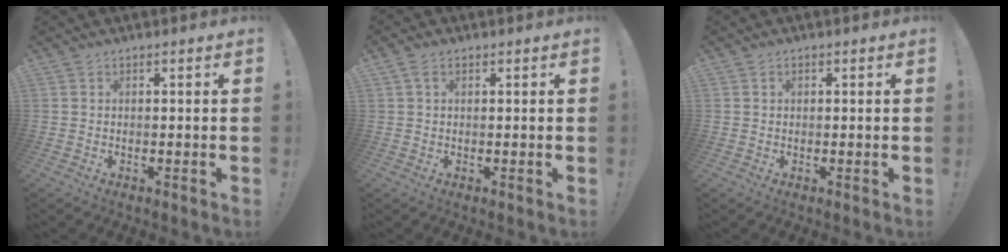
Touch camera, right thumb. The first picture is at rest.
{"total": 2.0, "force": [0.8, 1.1, 1.4], "torque": [-0.027, 0.003, 0.013]}
{"total": 0.5, "force": [0.2, 0.5, 0.2], "torque": [-0.007, 0.004, 0.005]}